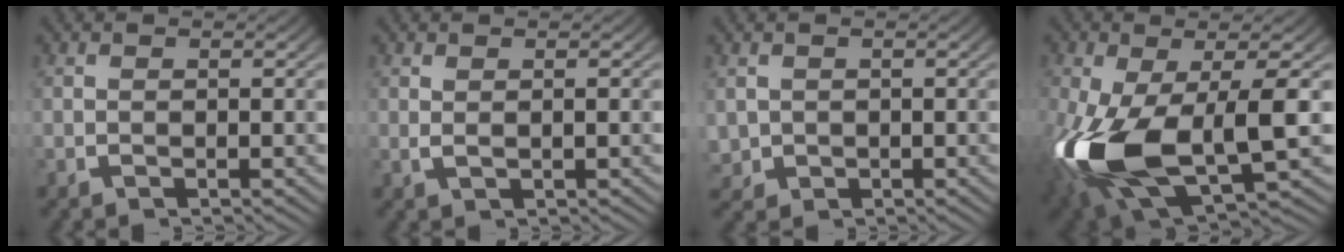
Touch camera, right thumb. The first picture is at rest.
{"total": 0.9, "force": [0.3, 0.3, 0.7], "torque": [-0.020, -0.004, 0.012]}
{"total": 3.0, "force": [-0.1, 2.8, 1.0], "torque": [-0.037, -0.022, 0.010]}
{"total": 15.6, "force": [-3.4, 8.8, 12.4], "torque": [-0.296, -0.056, -0.025]}